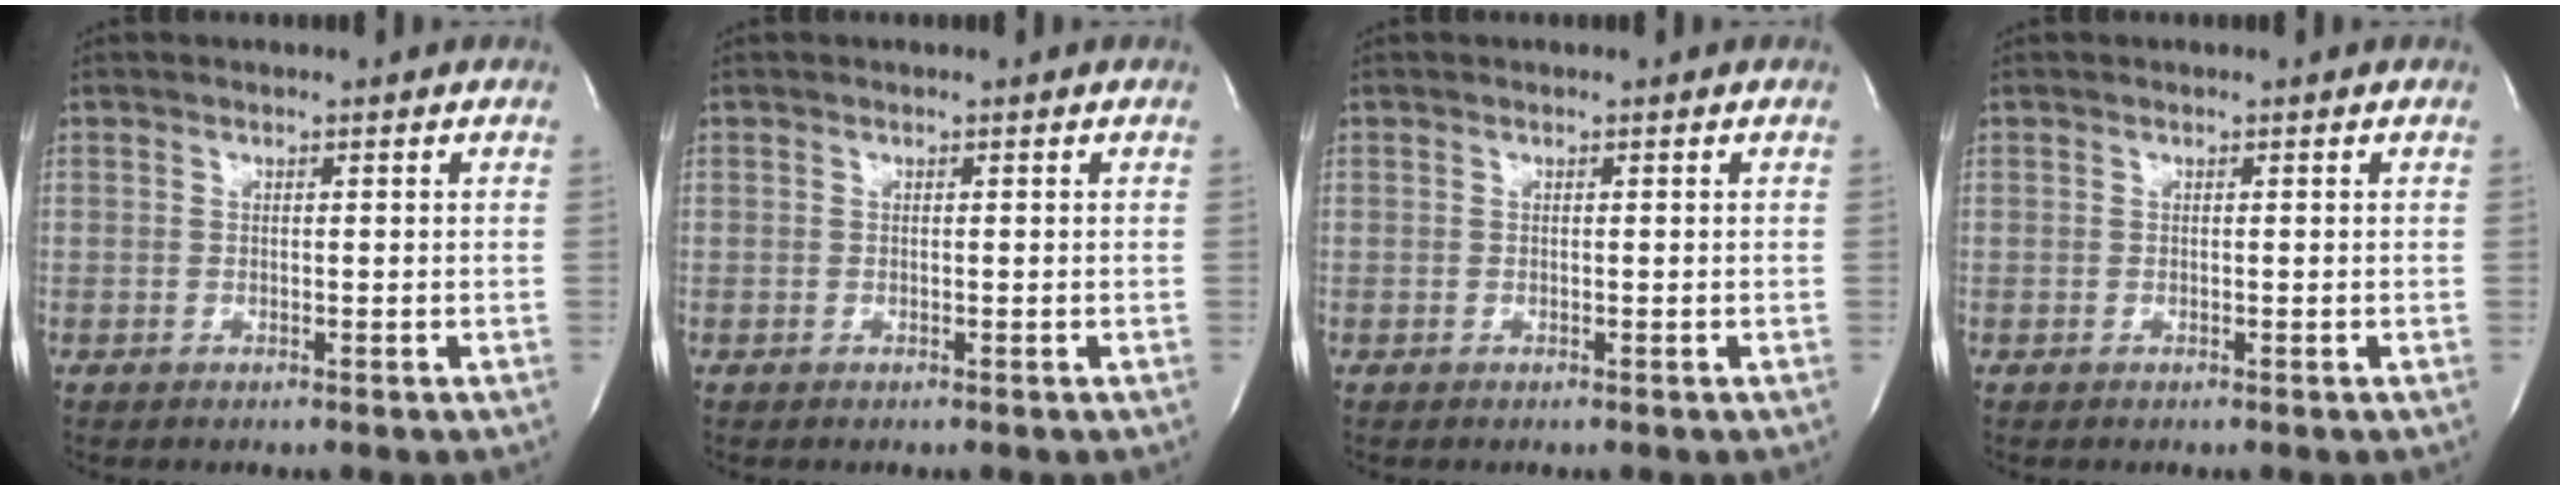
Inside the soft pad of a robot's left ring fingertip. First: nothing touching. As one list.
[{"total": 0.0}, {"total": 0.0}, {"total": 0.0}]